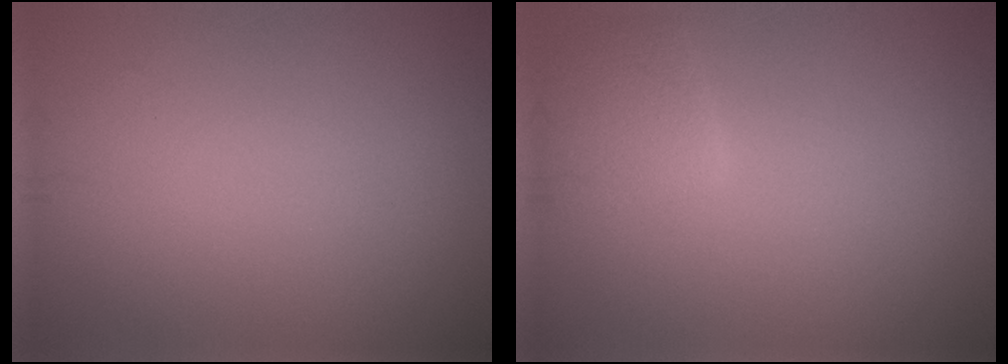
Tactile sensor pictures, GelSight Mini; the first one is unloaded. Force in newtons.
{"total": 2.2, "press": 2.2, "slide": 0.1}